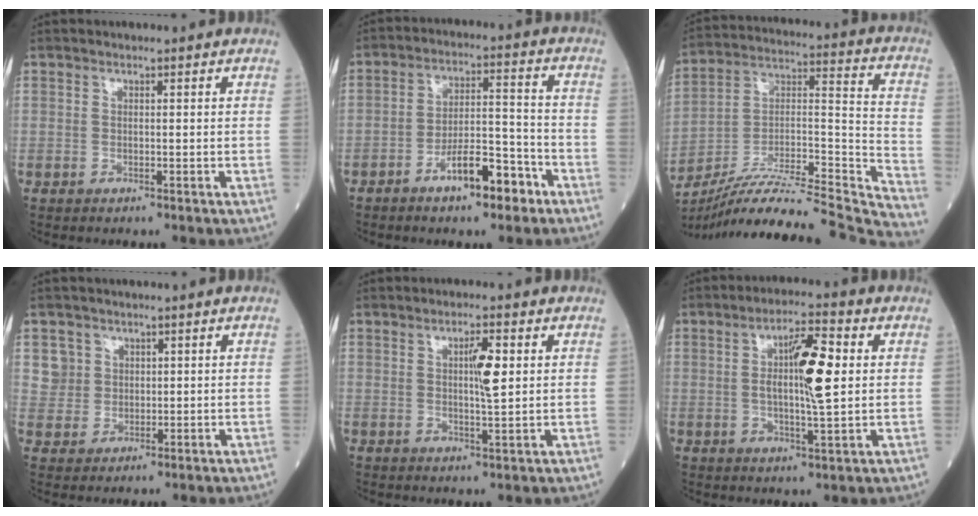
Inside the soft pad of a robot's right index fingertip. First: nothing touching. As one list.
[{"total": 8.9, "force": [-5.3, 2.4, 6.7], "torque": [-0.114, 0.015, -0.088]}, {"total": 32.5, "force": [-29.4, 1.2, 14.0], "torque": [-0.169, -0.014, -0.441]}, {"total": 3.6, "force": [1.4, 3.3, -0.2], "torque": [0.014, 0.008, 0.025]}, {"total": 4.2, "force": [1.0, 0.5, 4.0], "torque": [-0.066, 0.001, 0.016]}, {"total": 9.2, "force": [1.3, 1.2, 9.0], "torque": [-0.154, 0.008, 0.022]}]